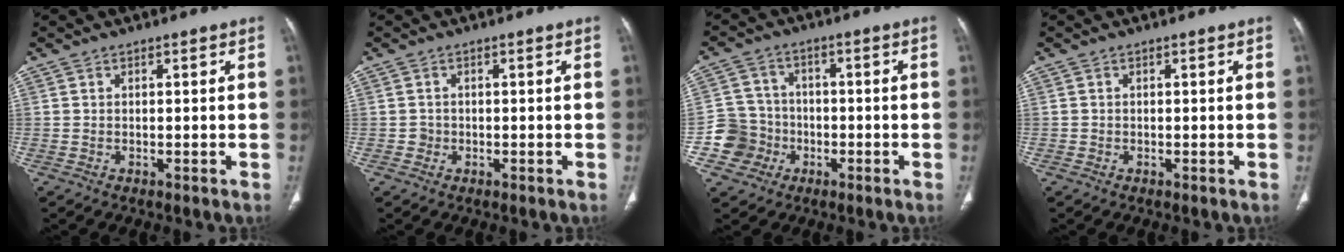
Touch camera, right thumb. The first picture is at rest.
{"total": 1.1, "force": [-0.3, 1.0, 0.1], "torque": [0.007, 0.006, -0.007]}
{"total": 7.9, "force": [-2.8, 7.3, 0.8], "torque": [0.017, 0.021, -0.052]}
{"total": 0.0}